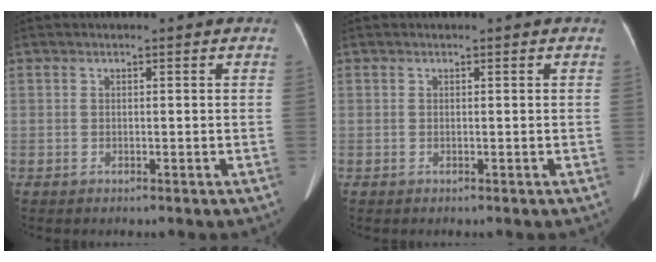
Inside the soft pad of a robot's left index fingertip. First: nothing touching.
{"total": 0.0}